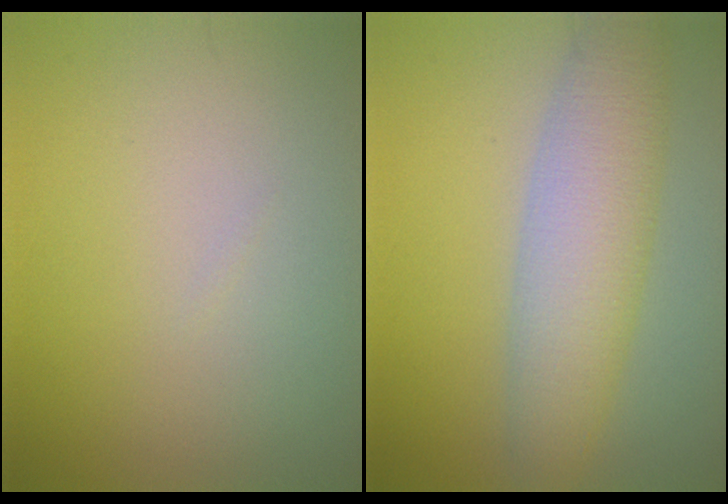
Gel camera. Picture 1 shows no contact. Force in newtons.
{"total": 6.0, "press": 6.0, "slide": 0.1}